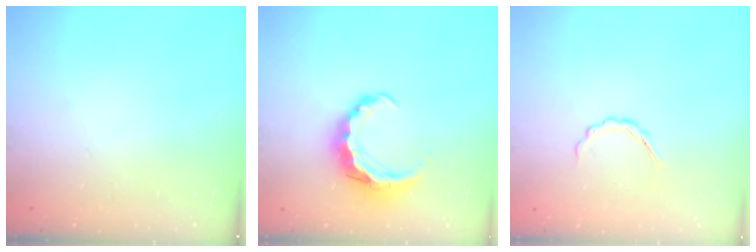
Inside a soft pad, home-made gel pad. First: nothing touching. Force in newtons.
{"total": 8.4, "press": 8.4, "slide": 1.0}
{"total": 3.2, "press": 3.1, "slide": 0.8}